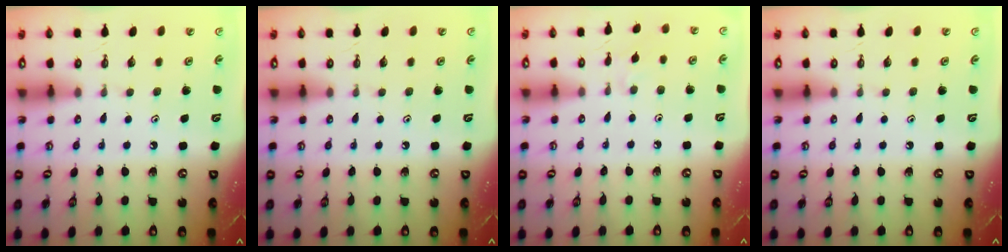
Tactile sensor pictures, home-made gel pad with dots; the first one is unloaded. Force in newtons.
{"total": 0.0}
{"total": 3.5, "press": 3.4, "slide": 0.6}
{"total": 0.0}